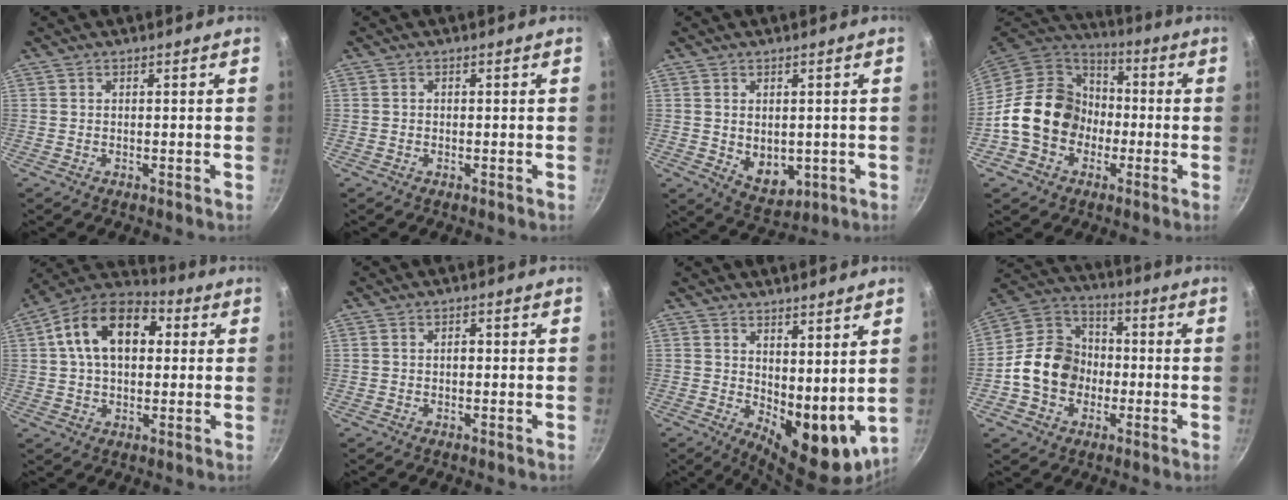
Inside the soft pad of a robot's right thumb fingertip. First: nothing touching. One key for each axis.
{"total": 0.6, "fx": -0.2, "fy": 0.5, "fz": 0.2, "tx": -0.004, "ty": 0.003, "tz": -0.003}
{"total": 7.4, "fx": -0.4, "fy": 5.3, "fz": 5.2, "tx": -0.059, "ty": -0.016, "tz": 0.010}
{"total": 17.8, "fx": -3.0, "fy": 14.9, "fz": 9.3, "tx": -0.126, "ty": 0.048, "tz": -0.060}
{"total": 16.3, "fx": 3.4, "fy": 10.7, "fz": 11.9, "tx": -0.169, "ty": 0.028, "tz": 0.037}
{"total": 1.1, "fx": -0.2, "fy": 0.8, "fz": 0.8, "tx": -0.010, "ty": 0.006, "tz": -0.004}
{"total": 12.2, "fx": 3.5, "fy": 6.0, "fz": 10.0, "tx": -0.109, "ty": -0.045, "tz": 0.065}
{"total": 14.0, "fx": -2.5, "fy": 11.6, "fz": 7.4, "tx": -0.097, "ty": 0.039, "tz": -0.062}